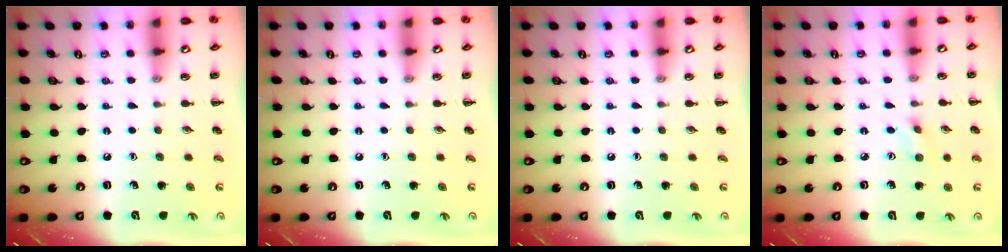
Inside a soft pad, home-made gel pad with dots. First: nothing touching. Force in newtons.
{"total": 0.0}
{"total": 0.0}
{"total": 1.7, "press": 1.6, "slide": 0.7}